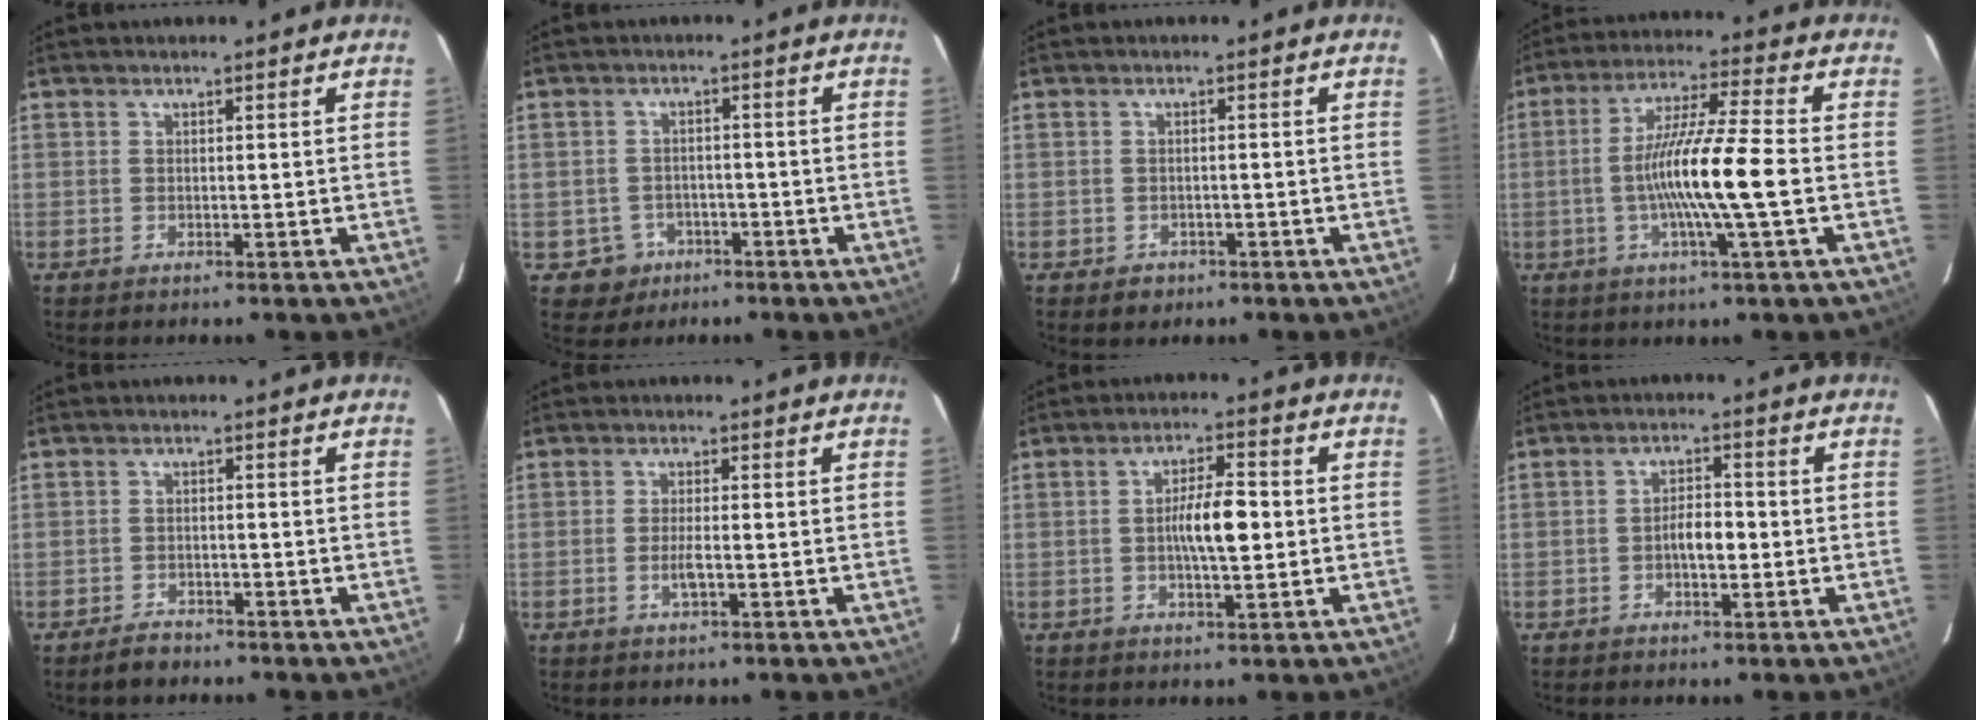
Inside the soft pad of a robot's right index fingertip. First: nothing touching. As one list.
[{"total": 4.5, "force": [-1.9, 4.1, -0.1], "torque": [0.006, 0.014, -0.024]}, {"total": 2.0, "force": [-1.1, 1.6, 0.3], "torque": [-0.004, 0.005, -0.010]}, {"total": 12.3, "force": [-2.0, -0.5, 12.1], "torque": [-0.224, -0.004, -0.043]}, {"total": 2.6, "force": [-2.2, 1.1, 0.7], "torque": [-0.018, 0.001, -0.035]}, {"total": 2.4, "force": [-0.7, 0.4, 2.2], "torque": [-0.049, -0.002, -0.012]}, {"total": 6.4, "force": [-0.3, 1.4, 6.3], "torque": [-0.113, 0.009, -0.005]}, {"total": 3.8, "force": [-0.9, 1.5, 3.4], "torque": [-0.060, 0.007, -0.016]}]